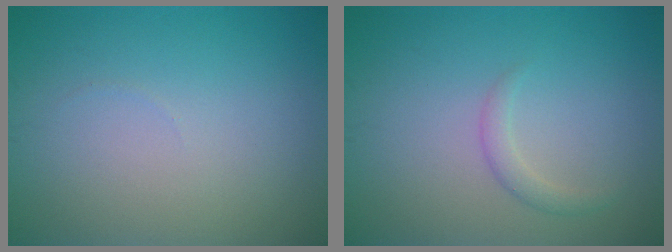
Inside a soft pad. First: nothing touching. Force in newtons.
{"total": 1.3, "press": 1.3, "slide": 0.1}